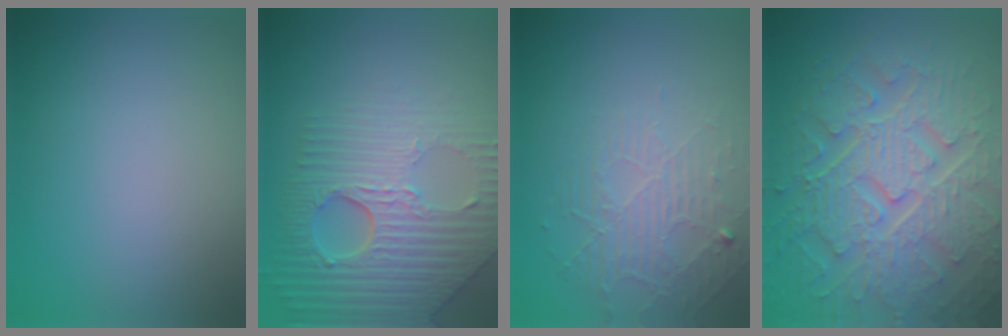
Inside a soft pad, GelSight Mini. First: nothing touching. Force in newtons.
{"total": 8.4, "press": 5.9, "slide": 6.0}
{"total": 2.3, "press": 1.7, "slide": 1.6}
{"total": 9.2, "press": 6.8, "slide": 6.2}